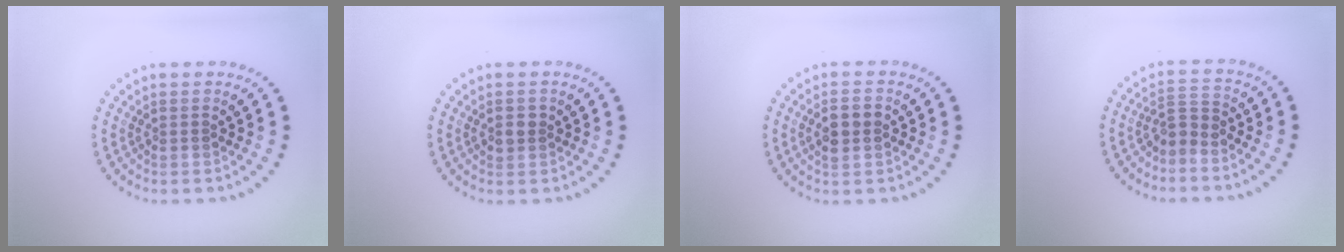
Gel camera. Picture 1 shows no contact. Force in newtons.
{"total": 1.3, "press": 1.3, "slide": 0.3}
{"total": 2.3, "press": 2.3, "slide": 0.3}
{"total": 2.1, "press": 1.5, "slide": 1.5}